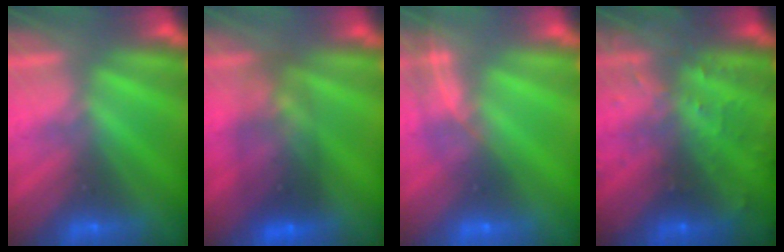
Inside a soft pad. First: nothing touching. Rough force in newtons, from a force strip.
{"total": 5.6}
{"total": 1.6}
{"total": 7.3}